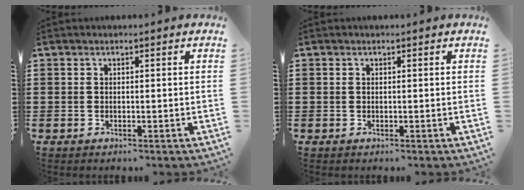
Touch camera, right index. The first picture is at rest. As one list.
[{"total": 0.0}]